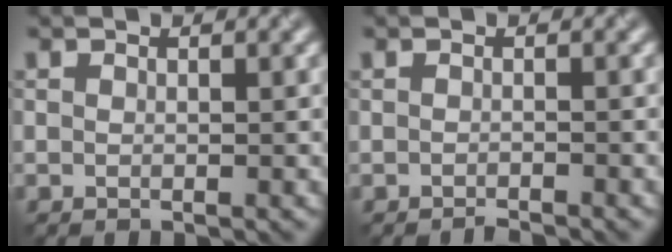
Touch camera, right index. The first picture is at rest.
{"total": 1.3, "force": [-1.2, 0.1, 0.4], "torque": [0.000, 0.001, -0.024]}